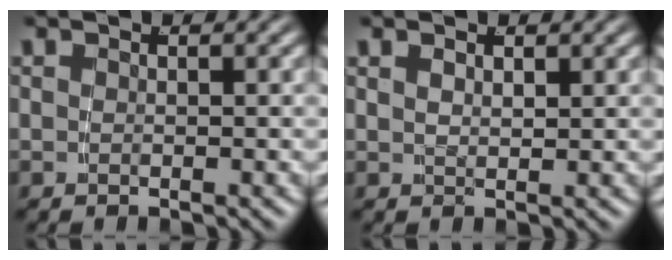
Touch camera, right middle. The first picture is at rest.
{"total": 1.0, "force": [0.7, -0.1, 0.8], "torque": [-0.011, -0.007, 0.022]}